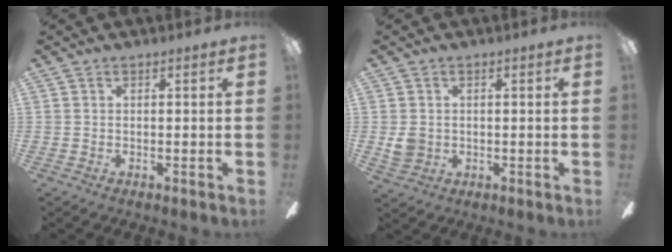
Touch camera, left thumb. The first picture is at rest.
{"total": 3.9, "force": [0.2, 3.6, 1.6], "torque": [-0.023, 0.007, 0.006]}